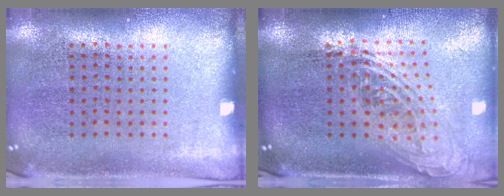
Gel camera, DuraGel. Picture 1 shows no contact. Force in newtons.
{"total": 2.1, "press": 1.5, "slide": 1.4}